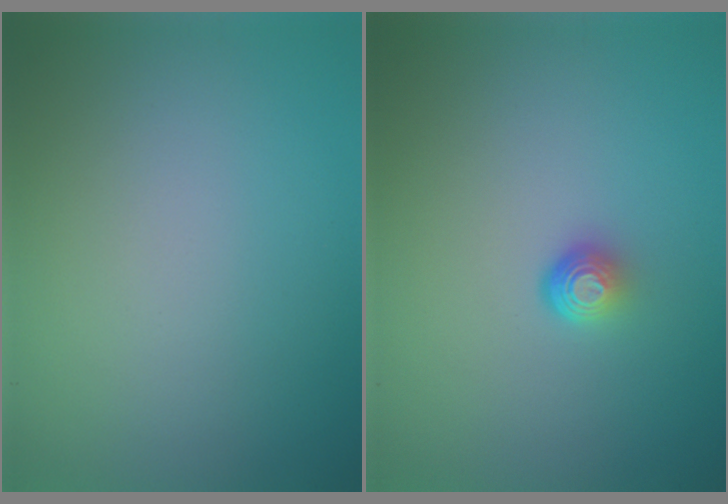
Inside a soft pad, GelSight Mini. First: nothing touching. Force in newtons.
{"total": 1.8, "press": 1.1, "slide": 1.4}